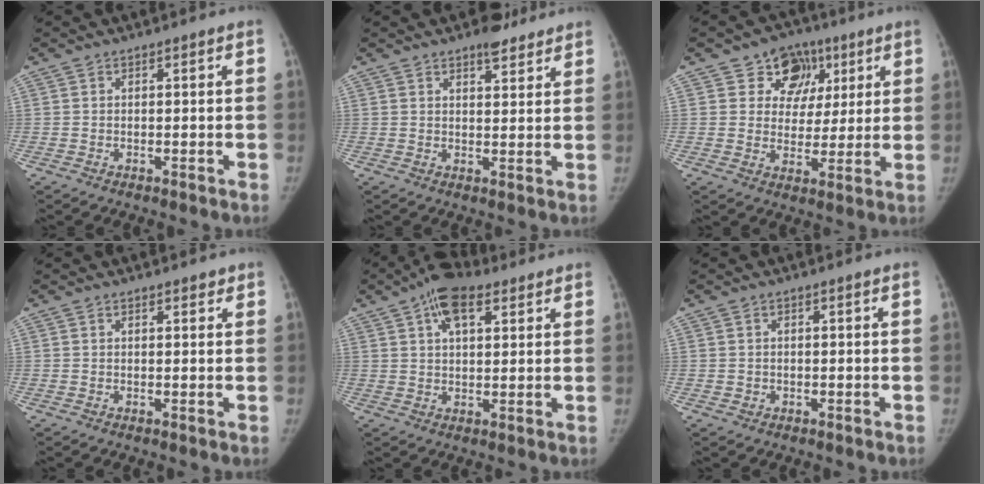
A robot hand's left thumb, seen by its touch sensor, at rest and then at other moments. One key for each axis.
{"total": 4.7, "fx": 3.6, "fy": 2.1, "fz": 2.2, "tx": -0.014, "ty": -0.022, "tz": 0.053}
{"total": 10.0, "fx": 4.7, "fy": 8.2, "fz": 3.1, "tx": -0.002, "ty": -0.010, "tz": 0.071}
{"total": 1.3, "fx": 1.0, "fy": 0.6, "fz": 0.6, "tx": -0.002, "ty": -0.005, "tz": 0.010}
{"total": 9.3, "fx": 5.0, "fy": 4.7, "fz": 6.3, "tx": -0.090, "ty": 0.001, "tz": 0.079}
{"total": 0.9, "fx": 0.0, "fy": 0.8, "fz": 0.1, "tx": 0.000, "ty": 0.002, "tz": 0.002}